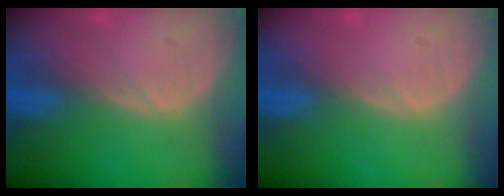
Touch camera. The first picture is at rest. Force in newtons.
{"total": 0.0}